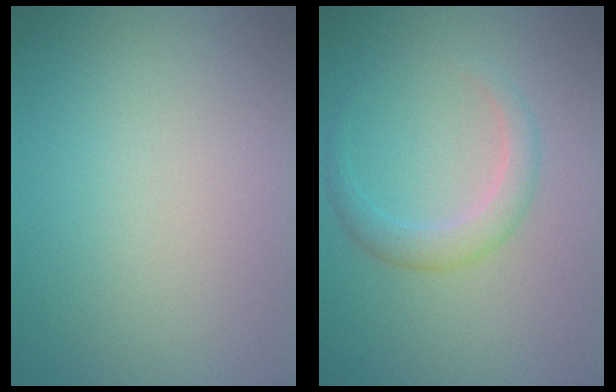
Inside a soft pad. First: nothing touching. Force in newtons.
{"total": 2.4, "press": 2.4, "slide": 0.1}